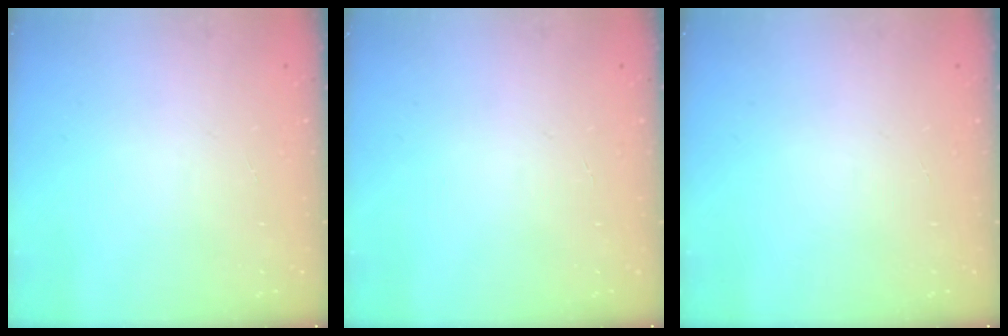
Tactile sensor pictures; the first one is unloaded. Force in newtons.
{"total": 0.0}
{"total": 0.0}